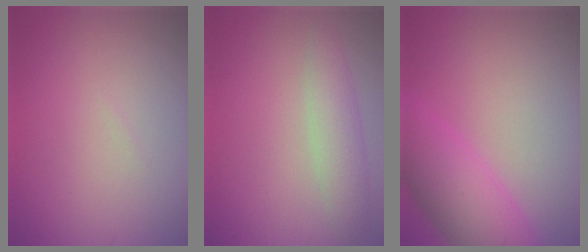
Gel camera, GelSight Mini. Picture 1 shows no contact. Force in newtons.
{"total": 2.8, "press": 2.8, "slide": 0.1}
{"total": 6.0, "press": 6.0, "slide": 0.3}